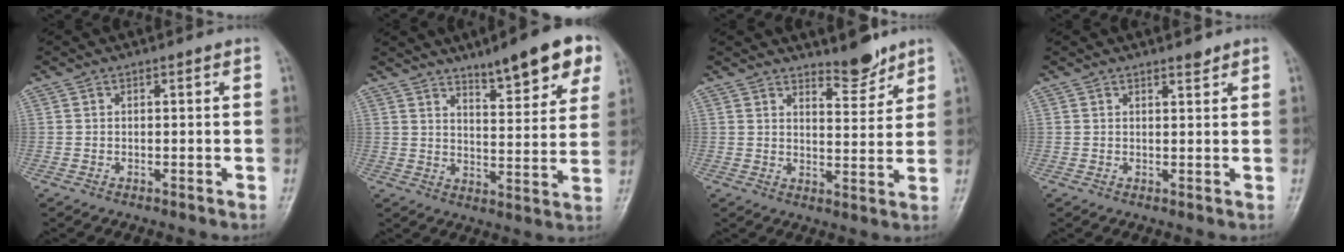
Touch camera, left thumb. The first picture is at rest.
{"total": 13.3, "force": [8.6, 3.4, 9.5], "torque": [-0.100, -0.036, 0.122]}
{"total": 5.3, "force": [4.7, 1.5, 2.0], "torque": [-0.014, -0.045, 0.077]}
{"total": 1.4, "force": [1.2, 0.4, 0.5], "torque": [-0.004, -0.010, 0.018]}